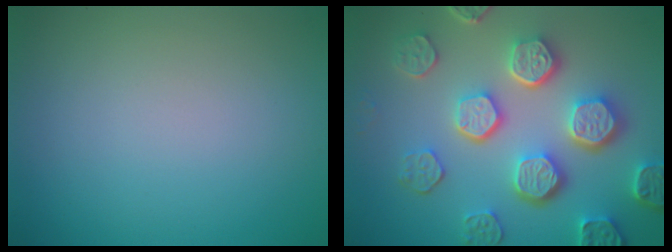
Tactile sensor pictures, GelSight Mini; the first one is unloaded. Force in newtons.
{"total": 7.3, "press": 5.8, "slide": 4.3}